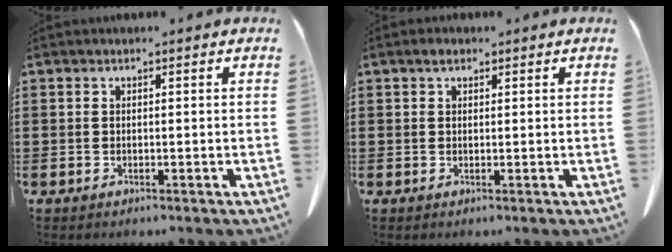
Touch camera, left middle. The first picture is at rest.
{"total": 1.1, "force": [0.7, 0.6, 0.6], "torque": [-0.007, 0.001, 0.011]}